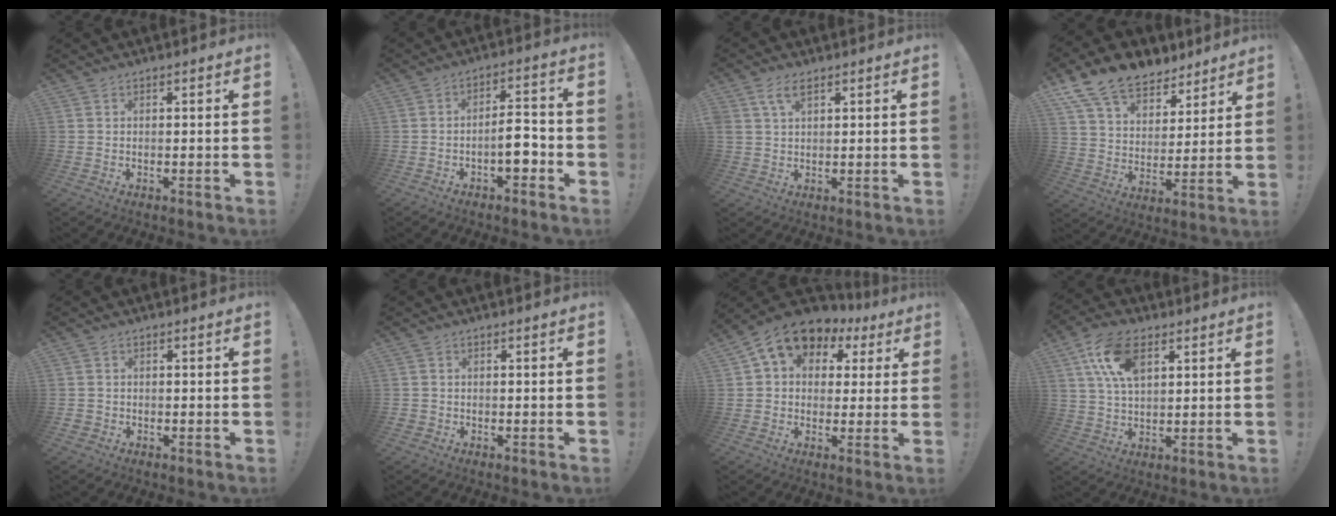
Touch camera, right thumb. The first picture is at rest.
{"total": 7.8, "force": [-3.1, 3.3, 6.4], "torque": [-0.090, 0.012, -0.054]}
{"total": 4.5, "force": [2.4, 2.1, 3.1], "torque": [-0.062, -0.002, 0.045]}
{"total": 14.8, "force": [10.8, 8.3, 5.6], "torque": [-0.104, -0.072, 0.206]}
{"total": 1.5, "force": [-0.7, 1.3, 0.5], "torque": [-0.007, 0.003, -0.012]}
{"total": 1.3, "force": [-0.6, 1.1, 0.4], "torque": [-0.006, 0.004, -0.011]}
{"total": 11.6, "force": [6.1, 8.1, 5.8], "torque": [-0.088, -0.031, 0.114]}
{"total": 12.8, "force": [5.4, 7.0, 9.3], "torque": [-0.181, -0.005, 0.102]}